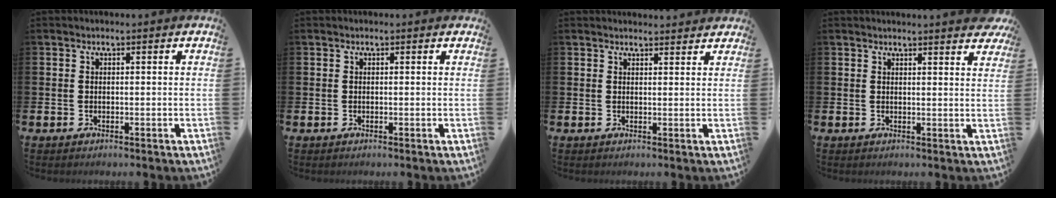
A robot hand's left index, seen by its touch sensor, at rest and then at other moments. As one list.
[{"total": 0.0}, {"total": 1.5, "force": [1.5, 0.2, -0.2], "torque": [0.015, -0.011, 0.024]}, {"total": 2.2, "force": [2.2, -0.2, 0.0], "torque": [0.009, -0.018, 0.038]}]